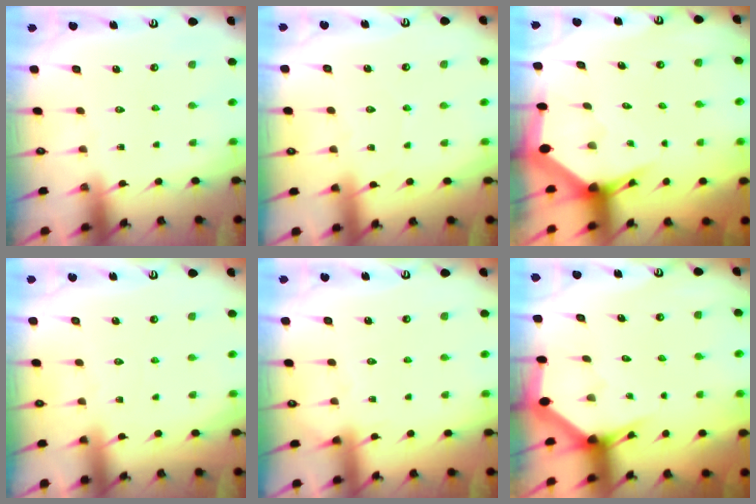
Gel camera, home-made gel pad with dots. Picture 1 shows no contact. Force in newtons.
{"total": 2.4, "press": 2.4, "slide": 0.3}
{"total": 3.8, "press": 3.8, "slide": 0.4}
{"total": 2.6, "press": 2.6, "slide": 0.3}
{"total": 2.9, "press": 2.9, "slide": 0.4}
{"total": 3.0, "press": 3.0, "slide": 0.0}